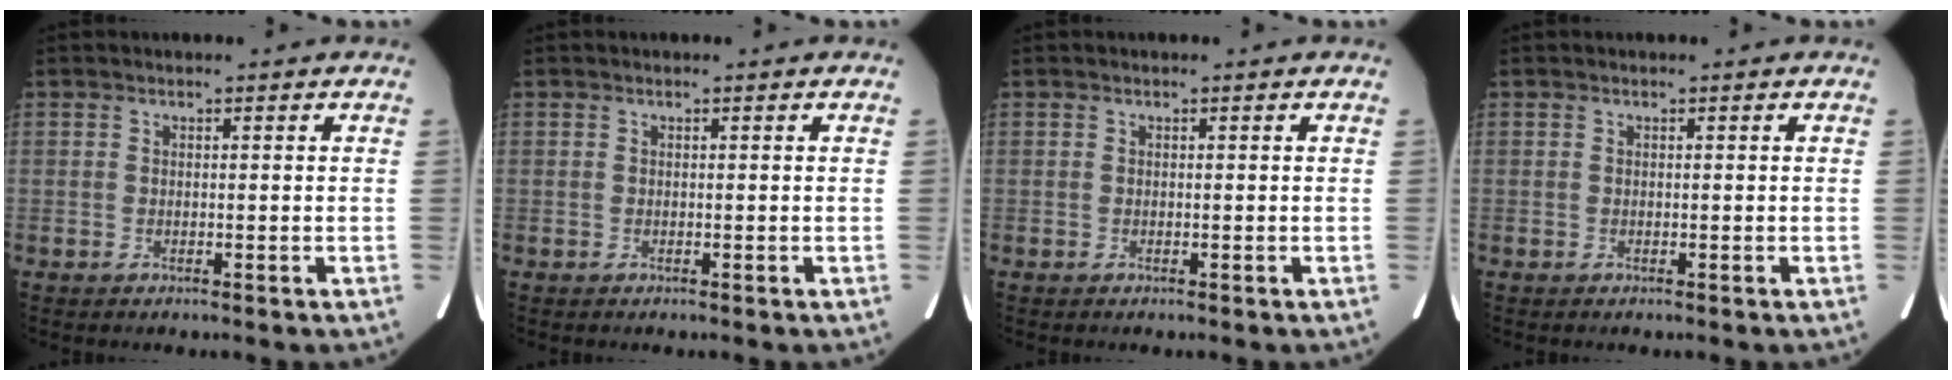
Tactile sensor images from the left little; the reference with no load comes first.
{"total": 0.0}
{"total": 0.0}
{"total": 0.0}